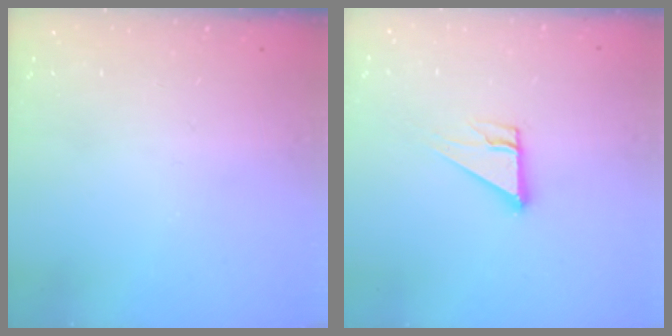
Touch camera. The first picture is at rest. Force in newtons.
{"total": 5.1, "press": 5.0, "slide": 0.4}